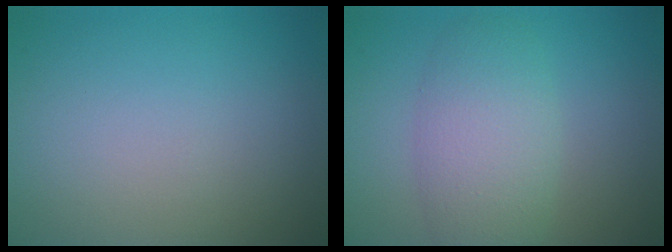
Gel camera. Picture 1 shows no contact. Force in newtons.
{"total": 4.8, "press": 4.8, "slide": 0.3}